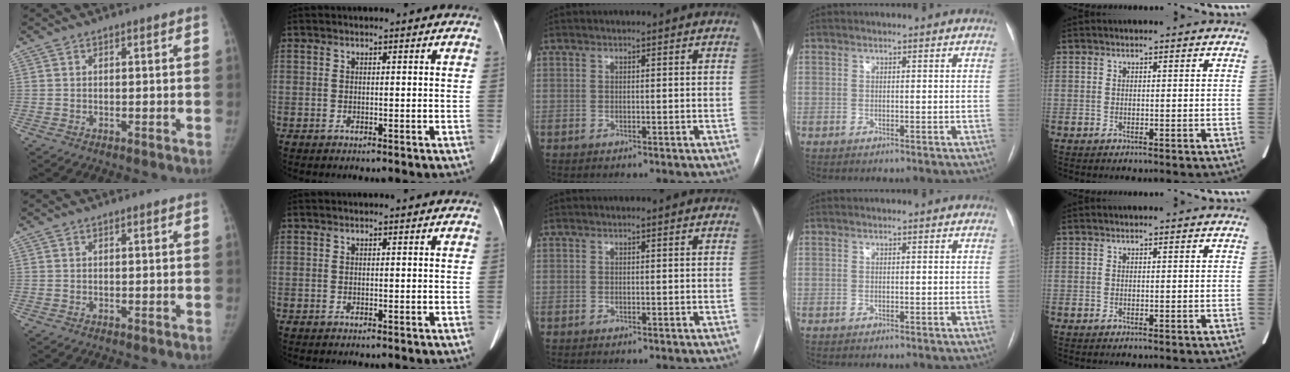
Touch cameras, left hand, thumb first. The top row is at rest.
{}